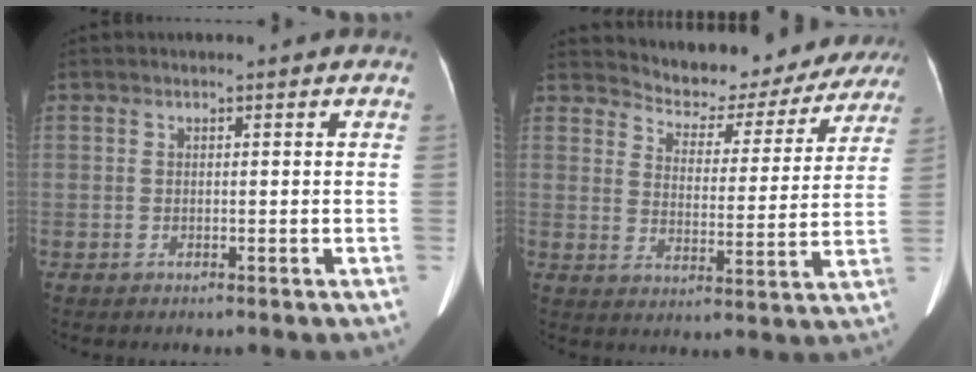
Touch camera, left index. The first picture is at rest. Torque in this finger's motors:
{"motor_torque": [1.06, -1.08, 0.07, -0.04]}